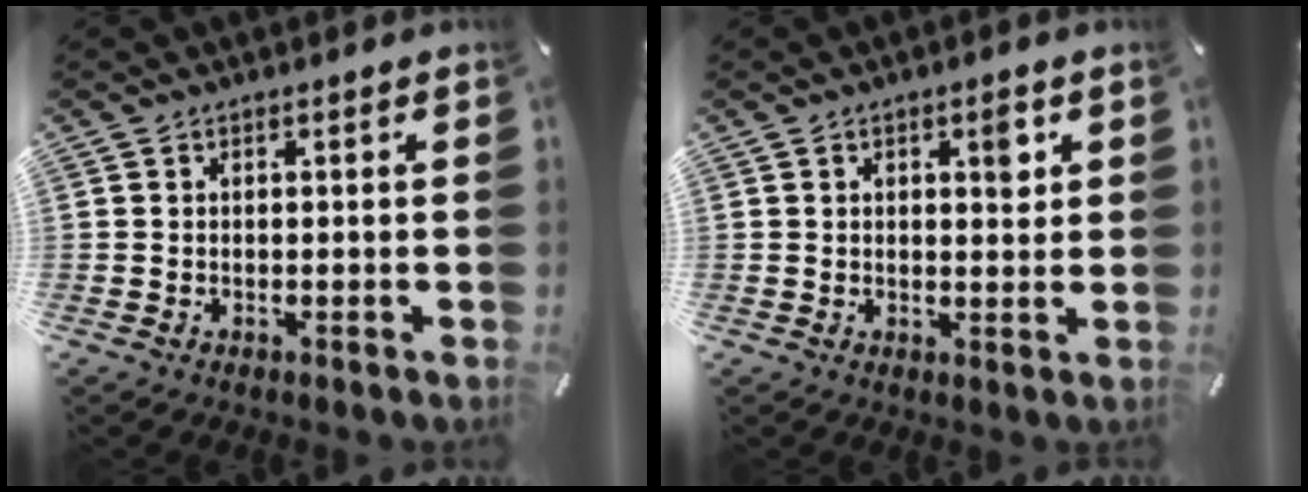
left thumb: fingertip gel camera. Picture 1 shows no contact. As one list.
[{"total": 4.7, "force": [1.6, 2.4, 3.8], "torque": [-0.031, -0.011, 0.015]}]